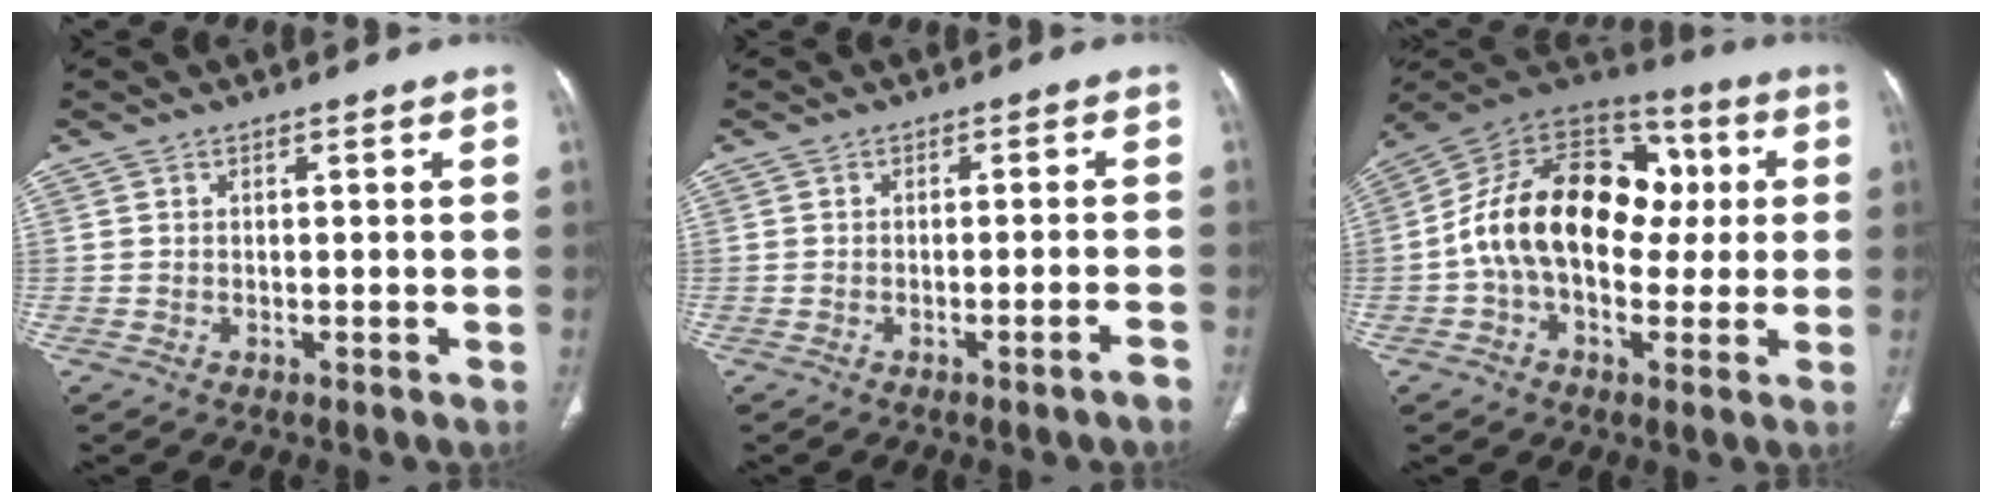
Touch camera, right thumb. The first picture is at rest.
{"total": 2.7, "force": [-1.8, -0.1, 2.0], "torque": [-0.040, 0.009, -0.022]}
{"total": 20.8, "force": [0.5, 14.1, 15.3], "torque": [-0.235, 0.046, 0.000]}